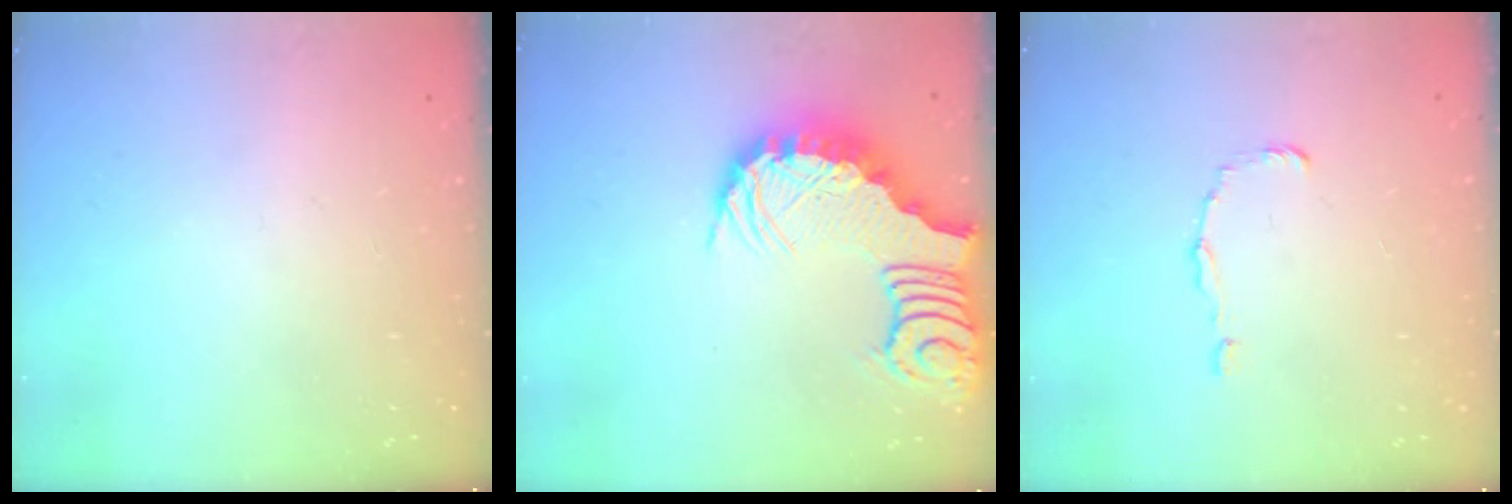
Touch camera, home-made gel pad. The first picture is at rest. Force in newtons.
{"total": 3.6, "press": 3.6, "slide": 0.7}
{"total": 1.0, "press": 1.0, "slide": 0.0}